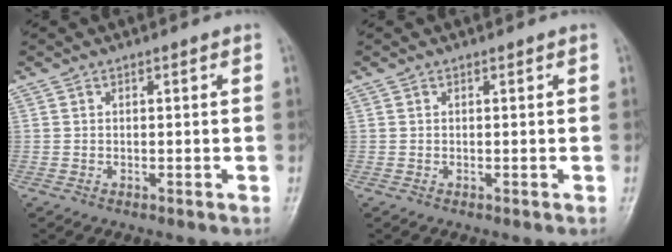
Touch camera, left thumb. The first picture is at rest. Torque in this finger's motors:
{"motor_torque": [0.00, 0.00, 0.00, 0.00, 0.00]}